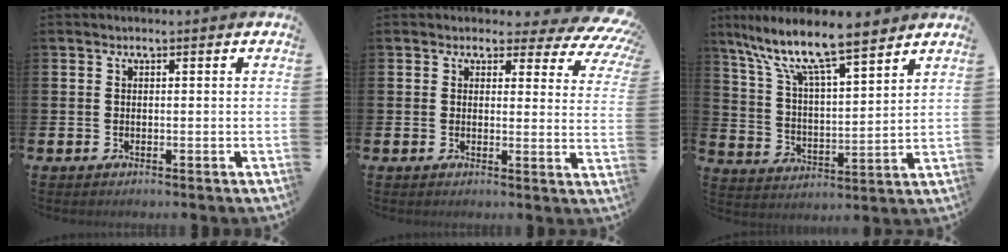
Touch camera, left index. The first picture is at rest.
{"total": 3.1, "force": [2.1, 1.9, 1.2], "torque": [-0.019, -0.023, 0.028]}
{"total": 10.2, "force": [8.9, 1.8, 4.8], "torque": [-0.122, -0.055, 0.151]}